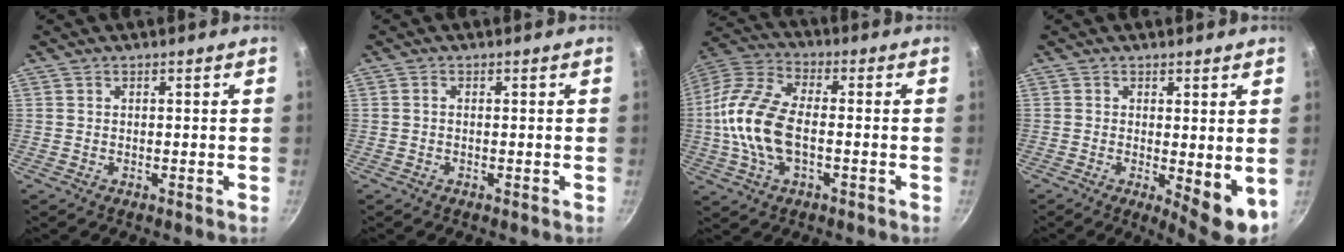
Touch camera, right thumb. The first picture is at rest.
{"total": 0.5, "force": [0.0, 0.3, 0.5], "torque": [-0.011, 0.003, -0.001]}
{"total": 15.6, "force": [-1.9, 8.5, 13.0], "torque": [-0.255, 0.032, -0.052]}
{"total": 6.8, "force": [-0.4, 2.3, 6.3], "torque": [-0.084, -0.015, -0.001]}